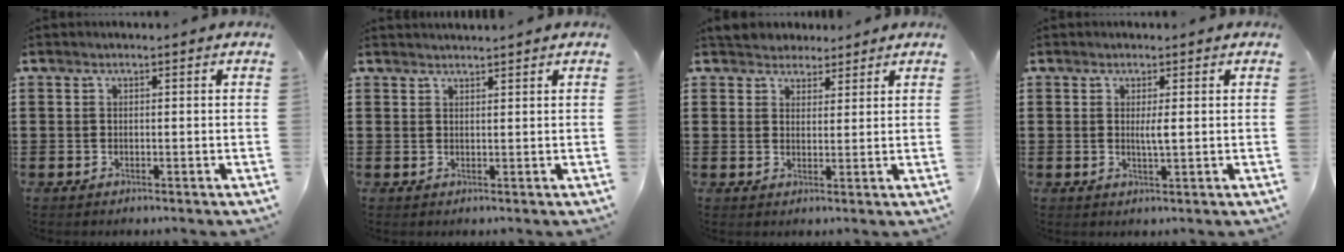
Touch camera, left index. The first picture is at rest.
{"total": 1.2, "force": [1.1, -0.1, 0.0], "torque": [-0.002, -0.002, 0.023]}
{"total": 3.0, "force": [2.5, 1.6, -0.4], "torque": [-0.007, 0.007, 0.048]}
{"total": 2.0, "force": [0.3, 0.1, 2.0], "torque": [-0.040, -0.003, 0.005]}